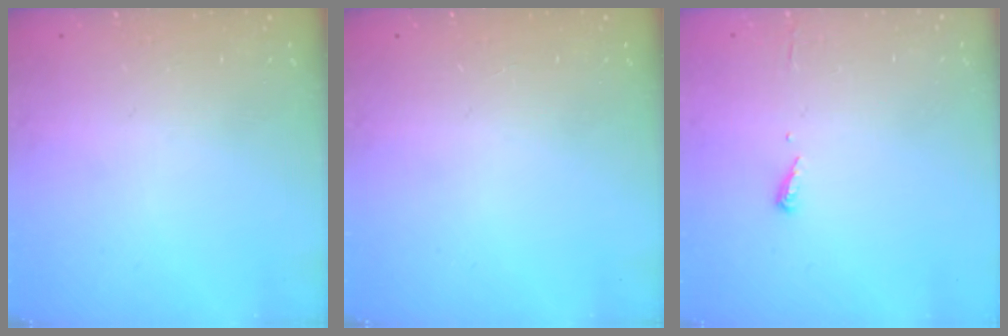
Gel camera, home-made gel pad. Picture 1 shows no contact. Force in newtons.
{"total": 0.0}
{"total": 3.5, "press": 3.4, "slide": 0.4}